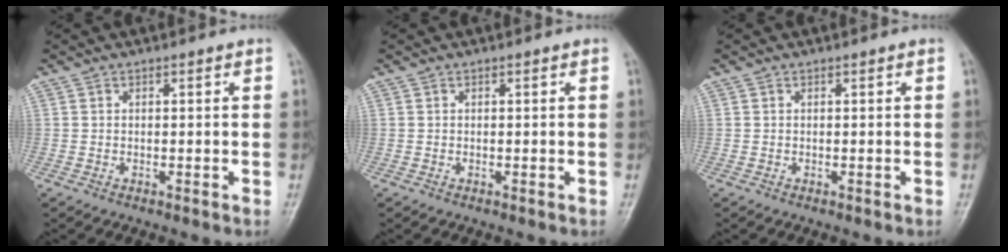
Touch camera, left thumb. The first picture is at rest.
{"total": 0.0}
{"total": 0.0}